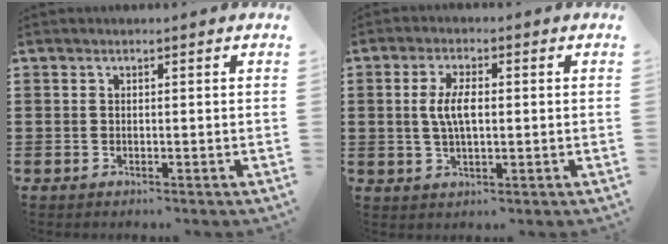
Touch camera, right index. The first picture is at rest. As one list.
[{"total": 5.1, "force": [0.4, 2.0, 4.7], "torque": [-0.107, 0.002, -0.001]}]